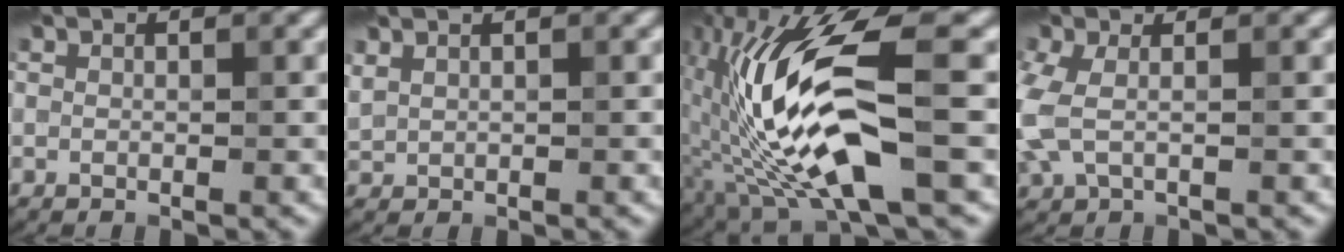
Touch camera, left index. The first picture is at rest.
{"total": 0.9, "force": [0.8, 0.3, 0.3], "torque": [-0.011, 0.003, 0.021]}
{"total": 12.7, "force": [-2.3, 3.5, 12.0], "torque": [-0.239, 0.006, -0.046]}
{"total": 3.3, "force": [-0.1, 1.8, 2.8], "torque": [-0.084, -0.001, -0.006]}